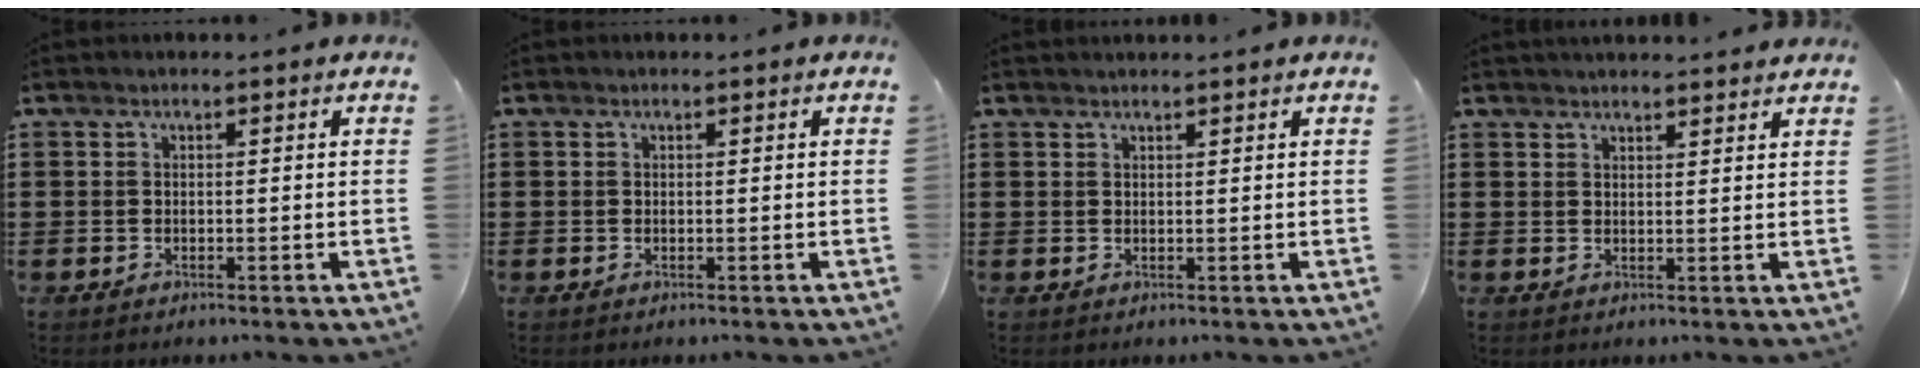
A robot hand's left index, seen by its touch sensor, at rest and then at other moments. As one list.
[{"total": 0.0}, {"total": 0.8, "force": [0.8, -0.1, 0.2], "torque": [-0.004, -0.002, 0.017]}, {"total": 1.9, "force": [1.9, -0.1, 0.1], "torque": [-0.006, -0.001, 0.038]}]